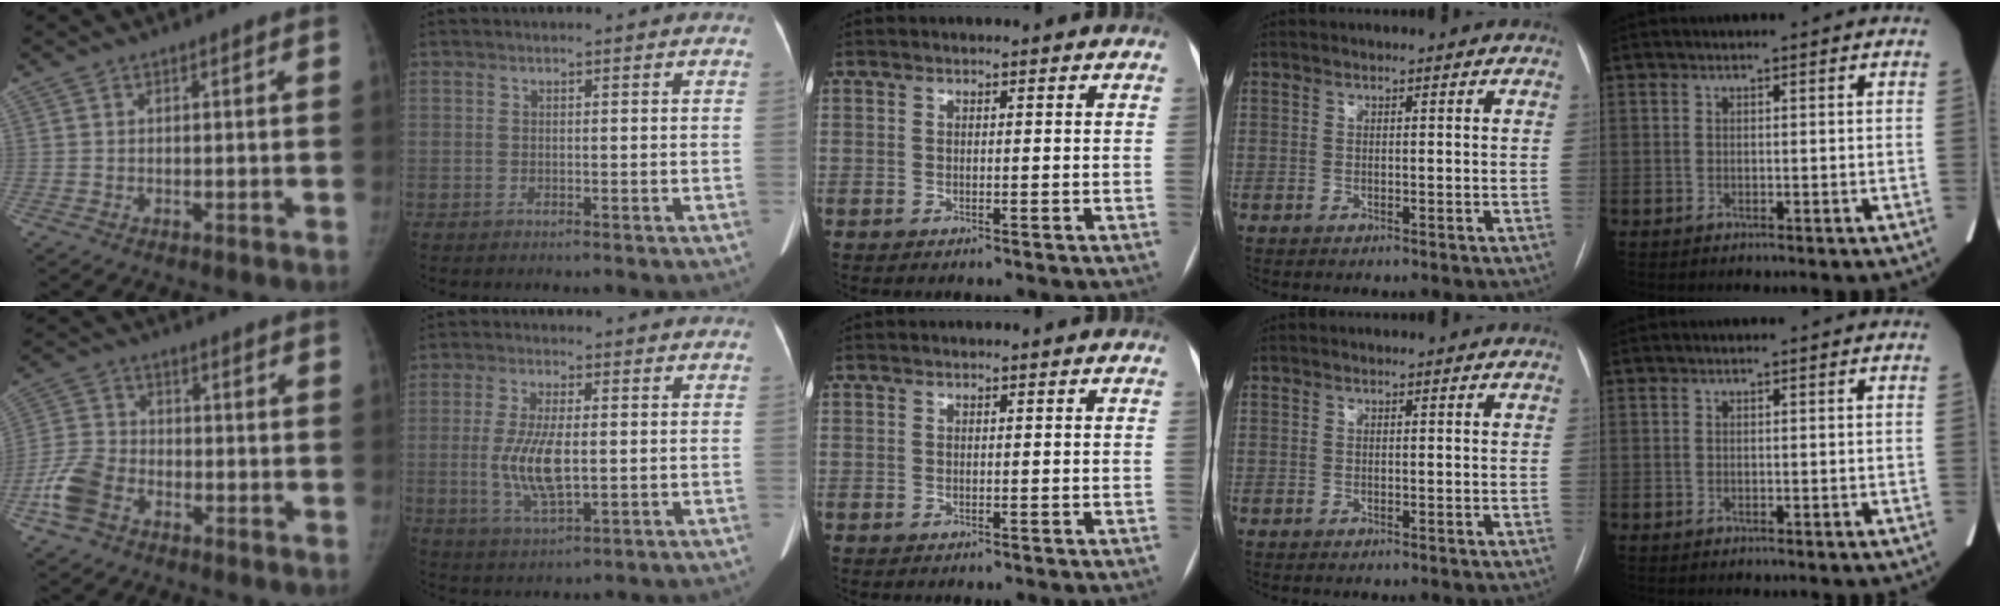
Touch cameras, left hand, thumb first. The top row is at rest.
{"thumb": {"total": 8.0, "force": [-4.0, 5.2, 4.6], "torque": [-0.101, 0.017, -0.084]}, "index": {"total": 8.0, "force": [-0.5, 2.3, 7.6], "torque": [-0.165, -0.008, -0.003]}}